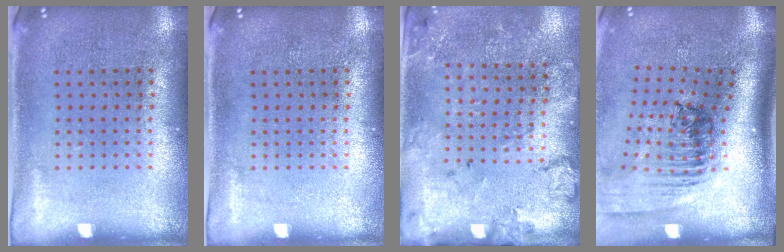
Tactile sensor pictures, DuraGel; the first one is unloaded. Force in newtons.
{"total": 0.0}
{"total": 1.8, "press": 1.7, "slide": 0.7}
{"total": 2.5, "press": 1.8, "slide": 1.7}